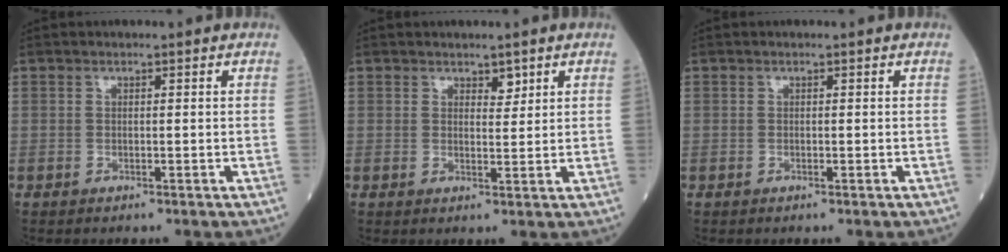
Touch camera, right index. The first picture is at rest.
{"total": 1.8, "force": [1.4, 0.8, 0.9], "torque": [-0.015, -0.005, 0.023]}
{"total": 0.0}